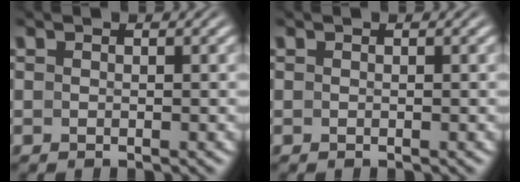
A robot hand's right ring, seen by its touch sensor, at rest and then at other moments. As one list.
[{"total": 0.0}]